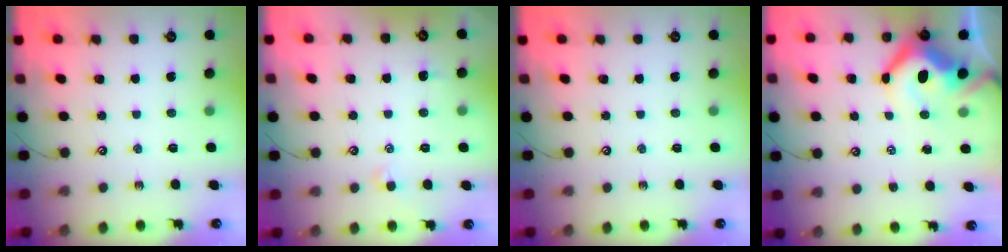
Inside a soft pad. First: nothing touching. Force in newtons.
{"total": 0.8, "press": 0.7, "slide": 0.4}
{"total": 0.0}
{"total": 9.3, "press": 9.2, "slide": 1.5}